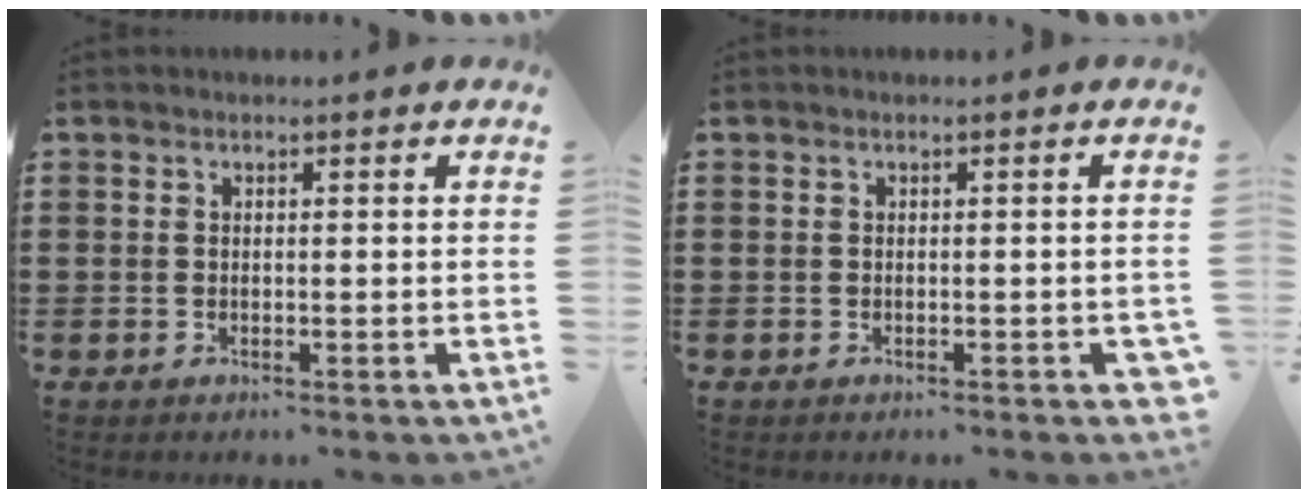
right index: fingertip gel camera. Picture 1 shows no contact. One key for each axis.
{"total": 0.7, "fx": -0.4, "fy": 0.4, "fz": 0.5, "tx": -0.010, "ty": 0.001, "tz": -0.007}